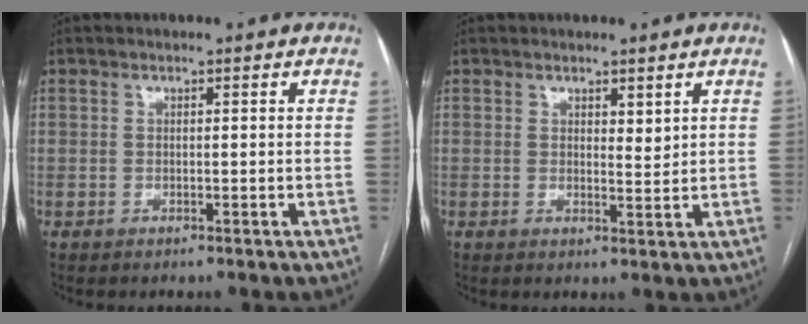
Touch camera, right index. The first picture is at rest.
{"total": 2.0, "force": [1.2, 0.7, 1.3], "torque": [-0.020, -0.010, 0.022]}